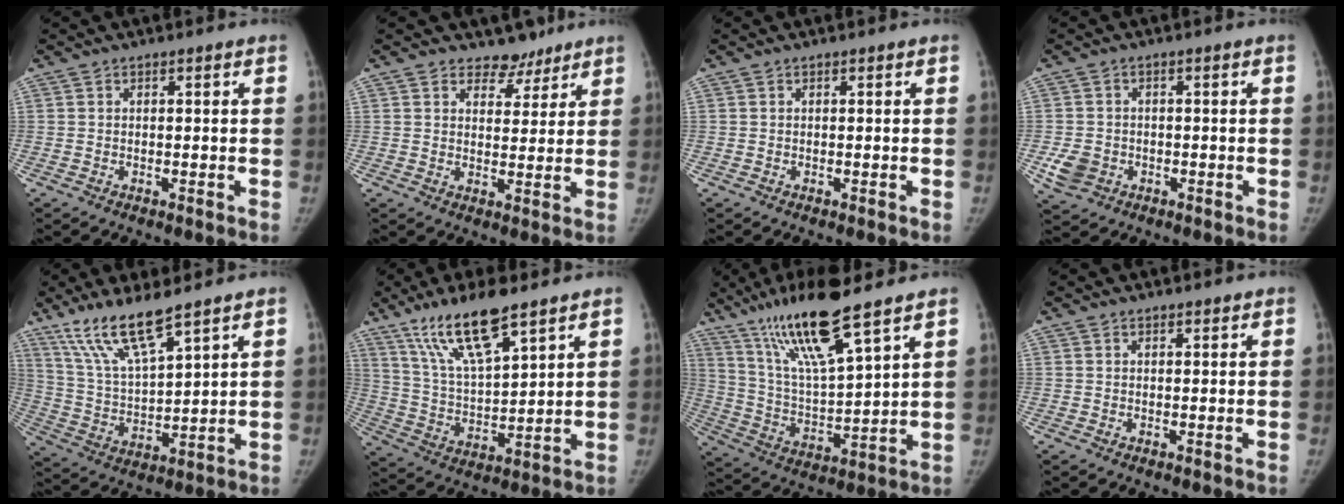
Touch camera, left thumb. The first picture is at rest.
{"total": 5.1, "force": [4.1, 3.1, 0.5], "torque": [0.023, -0.028, 0.062]}
{"total": 0.0}
{"total": 4.5, "force": [-1.3, 3.8, 2.1], "torque": [-0.038, 0.002, -0.018]}
{"total": 12.4, "force": [9.2, 2.2, 8.1], "torque": [-0.152, -0.047, 0.193]}
{"total": 14.7, "force": [10.0, 3.7, 10.2], "torque": [-0.181, -0.047, 0.200]}
{"total": 17.4, "force": [12.0, 2.4, 12.4], "torque": [-0.218, -0.058, 0.233]}
{"total": 1.1, "force": [1.0, 0.4, 0.4], "torque": [-0.006, -0.006, 0.015]}